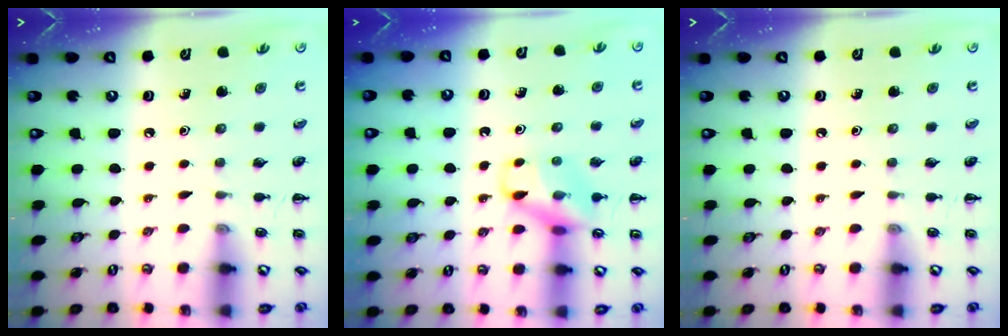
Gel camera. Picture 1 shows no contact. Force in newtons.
{"total": 12.7, "press": 12.6, "slide": 1.1}
{"total": 0.0}